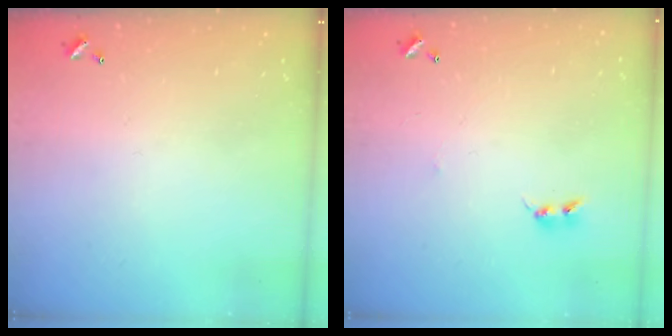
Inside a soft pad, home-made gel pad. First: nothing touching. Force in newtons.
{"total": 2.5, "press": 2.5, "slide": 0.4}